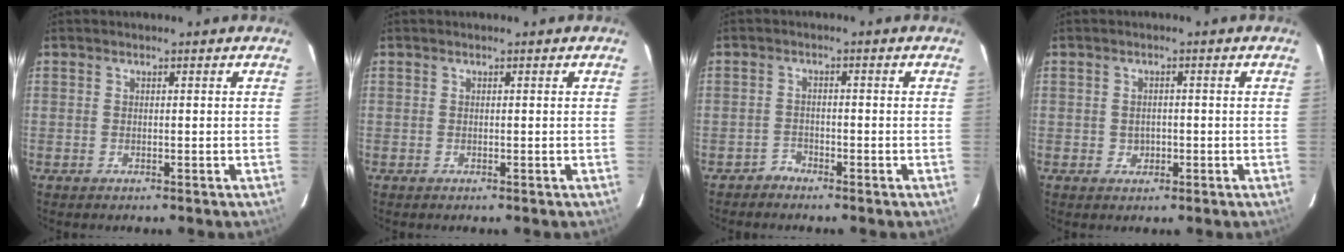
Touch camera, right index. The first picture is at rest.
{"total": 0.0}
{"total": 1.8, "force": [-1.6, 0.7, -0.5], "torque": [0.008, 0.008, -0.031]}
{"total": 1.8, "force": [-0.3, 1.7, 0.5], "torque": [-0.004, 0.003, -0.001]}